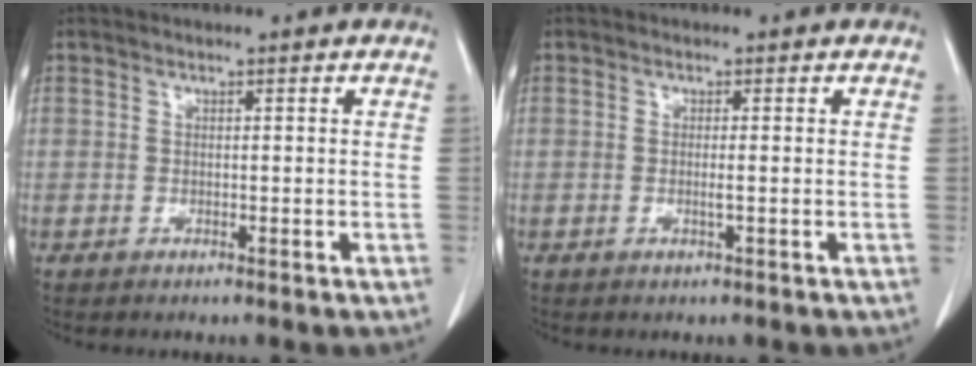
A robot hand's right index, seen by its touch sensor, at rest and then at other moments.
{"total": 1.1, "force": [-0.2, -0.2, 1.0], "torque": [-0.021, -0.003, -0.005]}